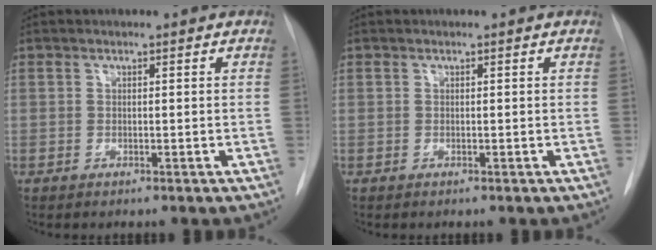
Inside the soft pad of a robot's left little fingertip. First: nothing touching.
{"total": 0.0}